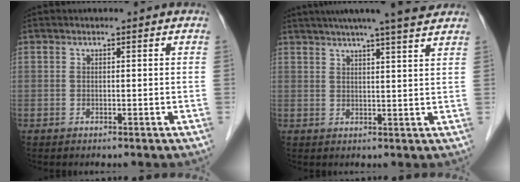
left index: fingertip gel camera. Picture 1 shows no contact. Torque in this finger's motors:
{"motor_torque": [0.38, -0.84, 0.74, 0.15]}